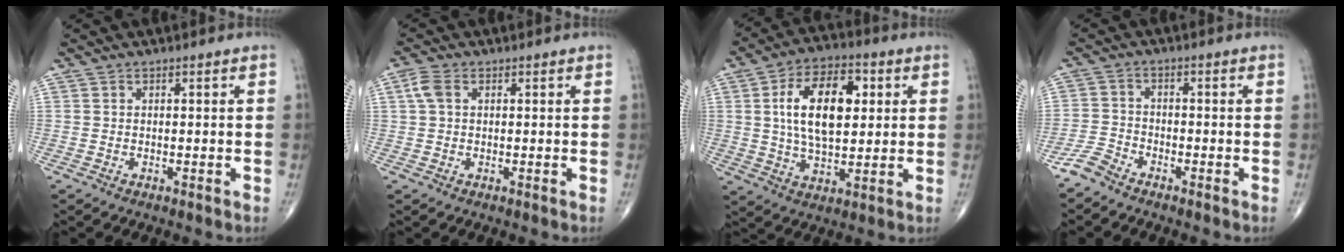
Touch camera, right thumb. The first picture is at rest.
{"total": 3.1, "force": [0.8, 1.9, 2.2], "torque": [-0.058, 0.012, 0.016]}
{"total": 15.6, "force": [3.1, 8.3, 12.8], "torque": [-0.206, 0.003, 0.052]}
{"total": 3.4, "force": [-3.1, 1.1, 0.8], "torque": [-0.015, 0.003, -0.071]}